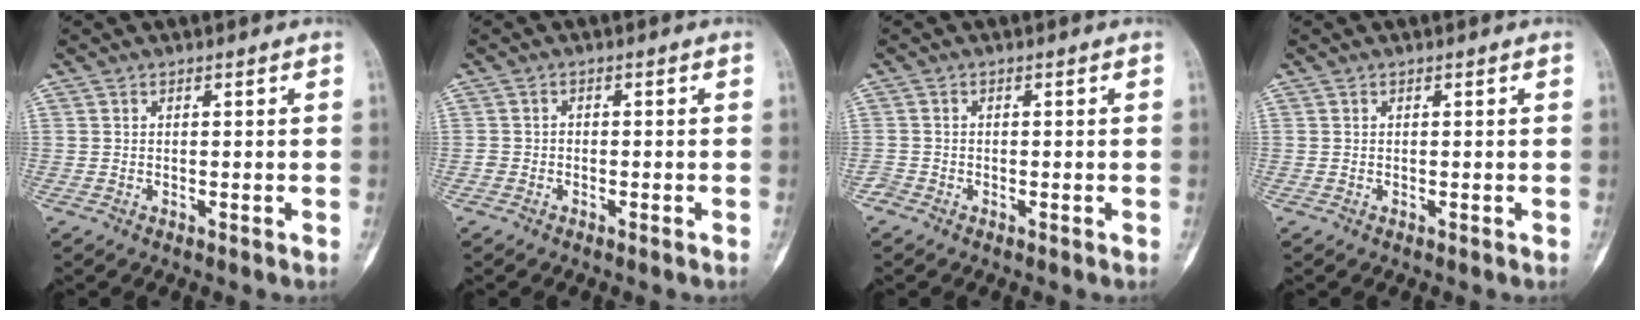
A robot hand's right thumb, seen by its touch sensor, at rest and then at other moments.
{"total": 1.0, "force": [-0.7, 0.6, 0.4], "torque": [-0.005, 0.002, -0.017]}
{"total": 1.3, "force": [-1.0, 0.8, 0.0], "torque": [0.001, 0.003, -0.025]}
{"total": 0.0}